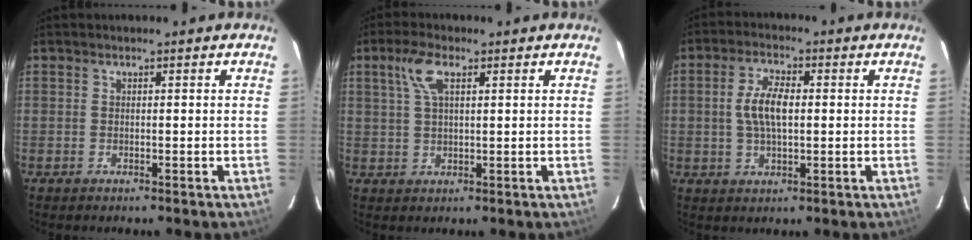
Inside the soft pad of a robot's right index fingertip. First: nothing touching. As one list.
[{"total": 5.4, "force": [2.4, 2.1, 4.4], "torque": [-0.089, 0.012, 0.047]}, {"total": 6.9, "force": [0.5, 3.0, 6.1], "torque": [-0.121, 0.008, 0.010]}]